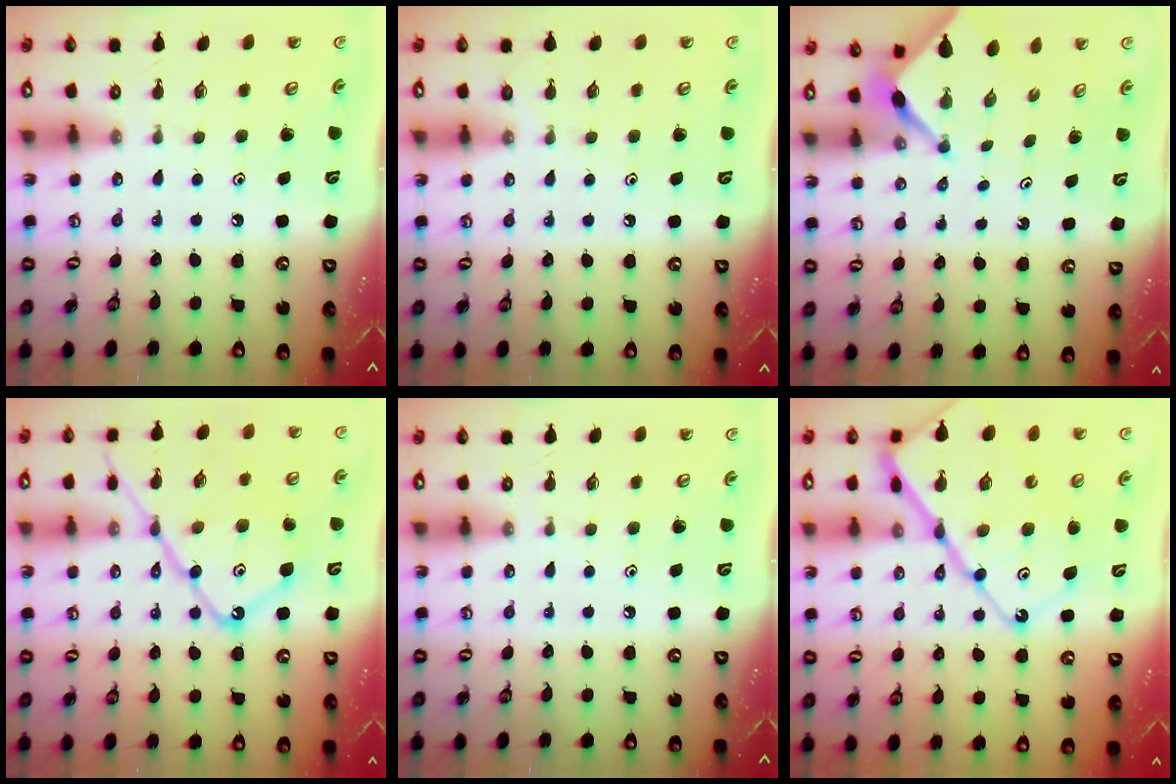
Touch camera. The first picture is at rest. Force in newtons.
{"total": 2.8, "press": 2.8, "slide": 0.3}
{"total": 2.2, "press": 2.2, "slide": 0.3}
{"total": 18.0, "press": 17.9, "slide": 1.9}
{"total": 0.0}
{"total": 19.8, "press": 19.7, "slide": 1.9}